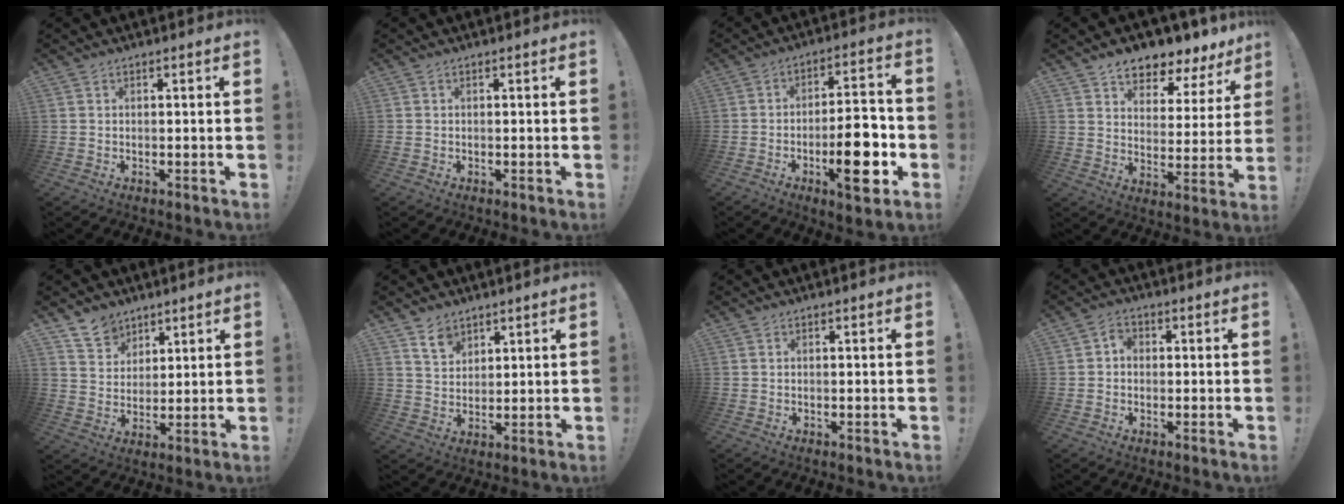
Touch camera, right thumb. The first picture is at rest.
{"total": 0.0}
{"total": 15.2, "force": [-5.2, 4.7, 13.5], "torque": [-0.186, 0.010, -0.081]}
{"total": 7.3, "force": [6.4, 3.0, 1.9], "torque": [-0.026, -0.066, 0.115]}
{"total": 8.4, "force": [6.2, 5.4, 1.3], "torque": [-0.024, -0.042, 0.121]}
{"total": 6.6, "force": [4.7, 4.0, 2.1], "torque": [-0.031, -0.025, 0.089]}
{"total": 0.0}
{"total": 3.1, "force": [-0.6, 2.4, 1.8], "torque": [-0.032, 0.011, -0.011]}